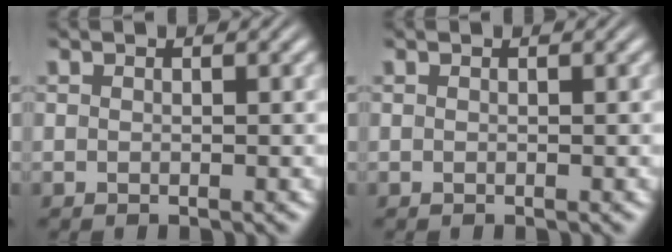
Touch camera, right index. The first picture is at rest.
{"total": 0.0}